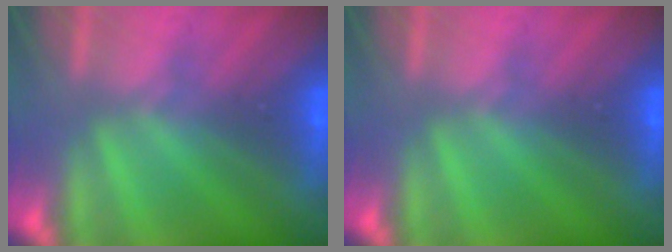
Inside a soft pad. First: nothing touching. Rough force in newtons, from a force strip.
{"total": 0.0}